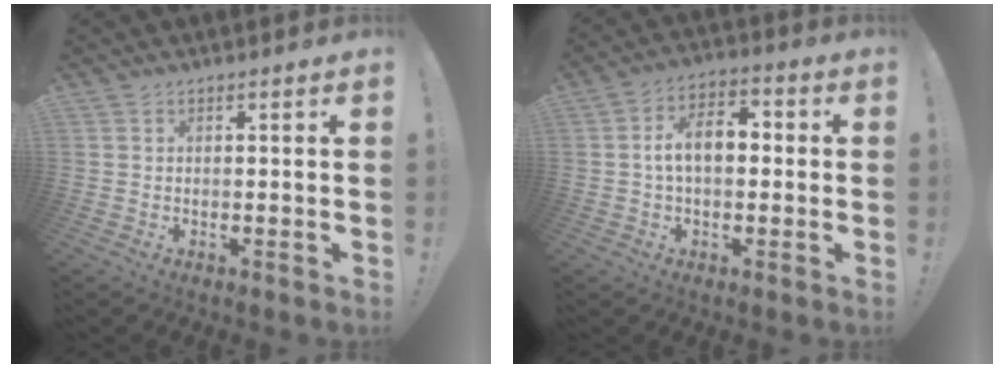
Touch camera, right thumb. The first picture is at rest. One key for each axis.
{"total": 9.7, "fx": 0.2, "fy": 5.5, "fz": 8.0, "tx": -0.127, "ty": 0.010, "tz": 0.003}